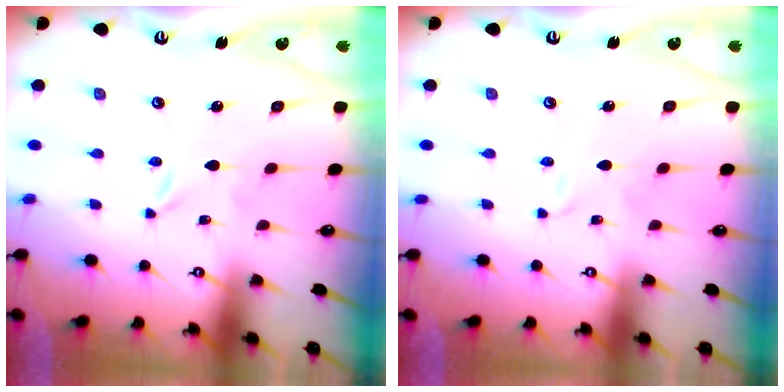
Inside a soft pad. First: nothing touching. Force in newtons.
{"total": 1.7, "press": 1.7, "slide": 0.1}